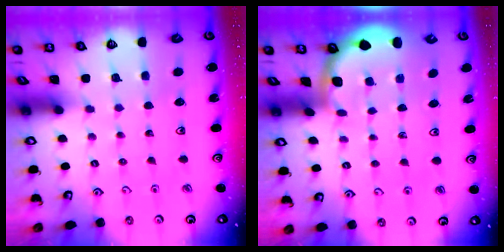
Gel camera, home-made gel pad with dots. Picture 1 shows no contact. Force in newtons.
{"total": 1.9, "press": 1.9, "slide": 0.0}